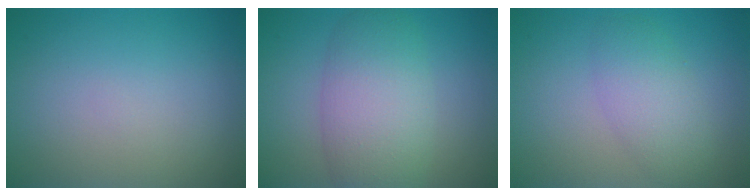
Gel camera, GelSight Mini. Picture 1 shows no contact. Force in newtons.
{"total": 6.5, "press": 6.5, "slide": 0.2}
{"total": 3.5, "press": 3.5, "slide": 0.1}